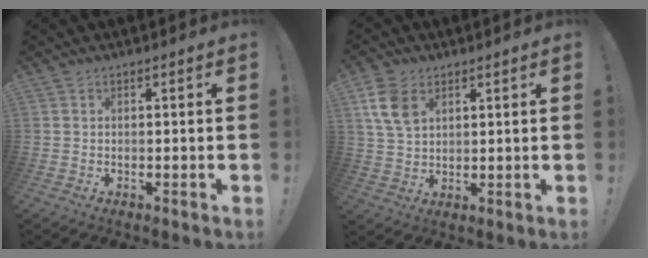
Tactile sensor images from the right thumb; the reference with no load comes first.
{"total": 9.0, "force": [4.0, 6.1, 5.4], "torque": [-0.094, -0.005, 0.078]}